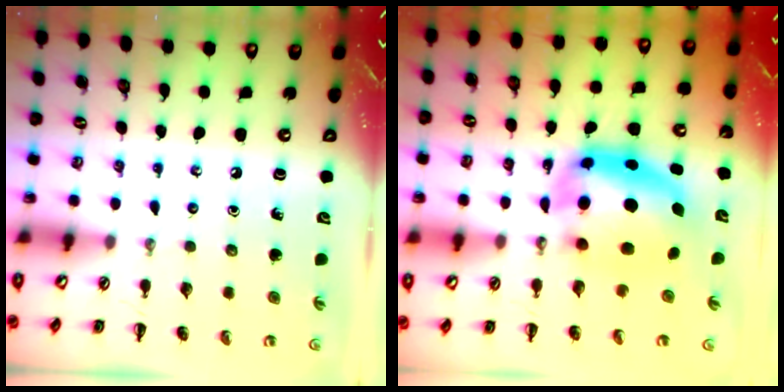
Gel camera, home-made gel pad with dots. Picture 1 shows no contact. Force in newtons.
{"total": 10.4, "press": 10.0, "slide": 2.8}